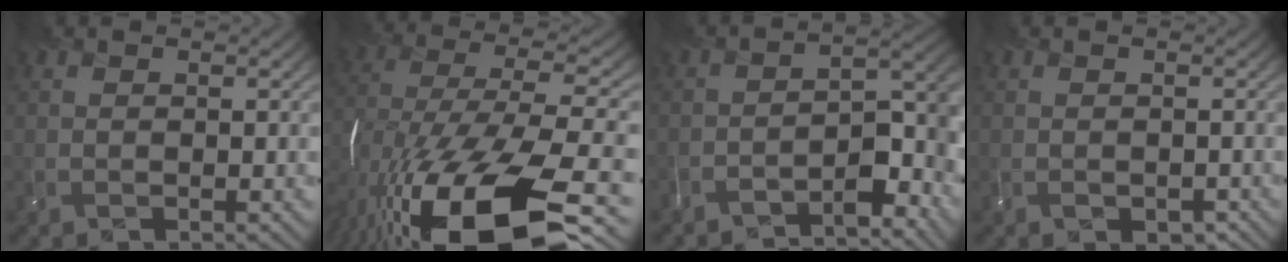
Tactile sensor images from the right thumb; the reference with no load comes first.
{"total": 17.8, "force": [-9.5, 7.4, 13.1], "torque": [-0.273, -0.027, -0.159]}
{"total": 6.6, "force": [-6.2, 0.7, 2.4], "torque": [-0.015, 0.009, -0.100]}
{"total": 2.7, "force": [-1.8, 1.8, 1.1], "torque": [-0.003, -0.004, -0.022]}